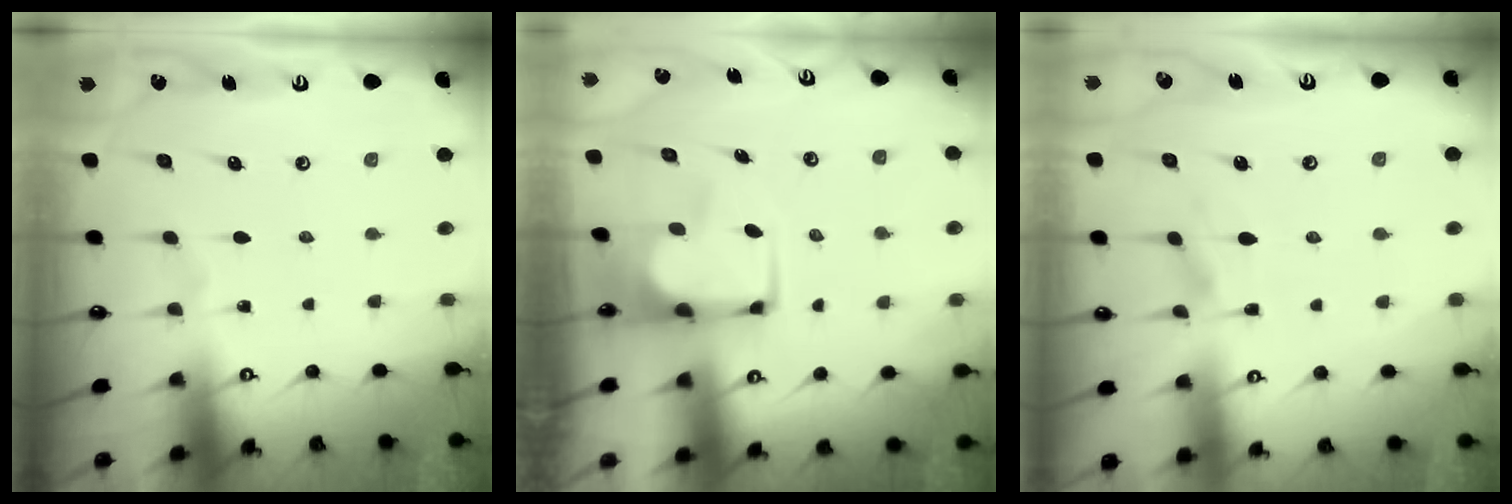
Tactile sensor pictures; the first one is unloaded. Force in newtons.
{"total": 2.7, "press": 2.7, "slide": 0.5}
{"total": 2.2, "press": 2.0, "slide": 1.0}